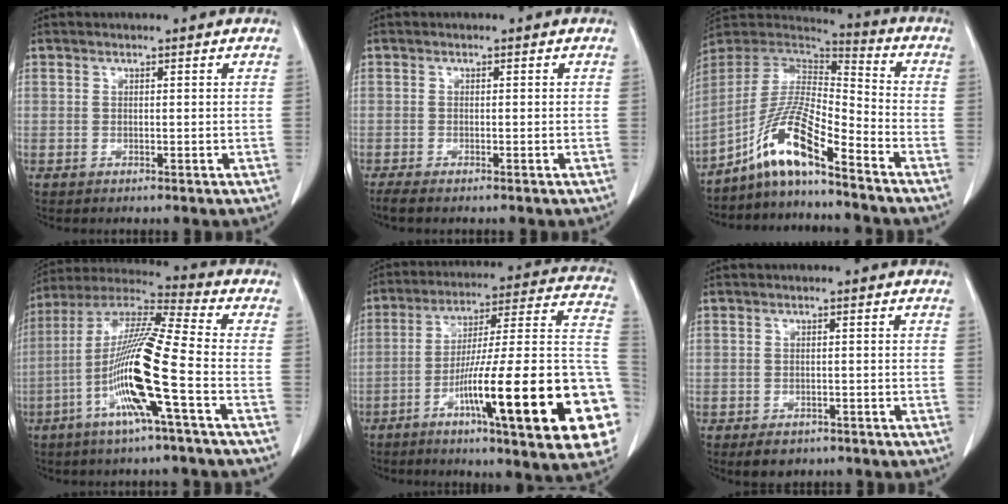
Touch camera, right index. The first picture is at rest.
{"total": 1.3, "force": [-0.9, 0.1, 0.9], "torque": [-0.025, -0.006, -0.020]}
{"total": 11.6, "force": [-8.1, 1.1, 8.3], "torque": [-0.167, 0.011, -0.155]}
{"total": 15.9, "force": [-5.0, -0.5, 15.1], "torque": [-0.302, -0.004, -0.106]}
{"total": 28.7, "force": [-9.4, 2.0, 27.0], "torque": [-0.302, -0.009, -0.148]}
{"total": 3.3, "force": [-2.2, 2.1, 1.2], "torque": [-0.014, 0.001, -0.023]}